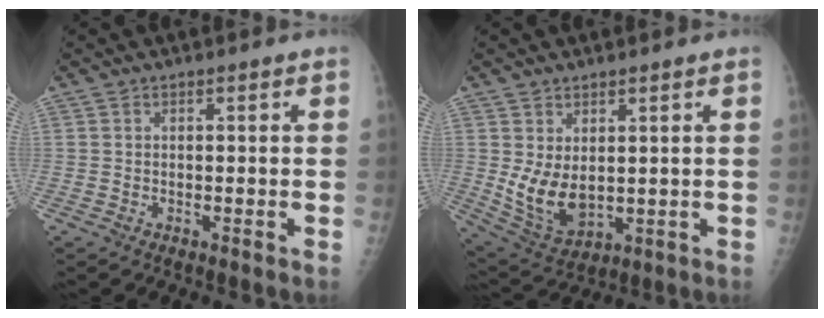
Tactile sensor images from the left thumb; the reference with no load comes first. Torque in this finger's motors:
{"motor_torque": [-0.17, 0.64, 0.80, -0.22, 0.13]}